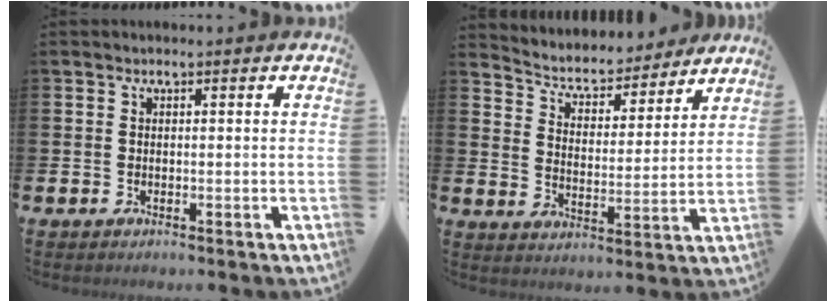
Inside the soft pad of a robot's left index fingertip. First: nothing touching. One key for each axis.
{"total": 5.2, "fx": 4.9, "fy": 1.6, "fz": 0.6, "tx": -0.040, "ty": -0.045, "tz": 0.078}